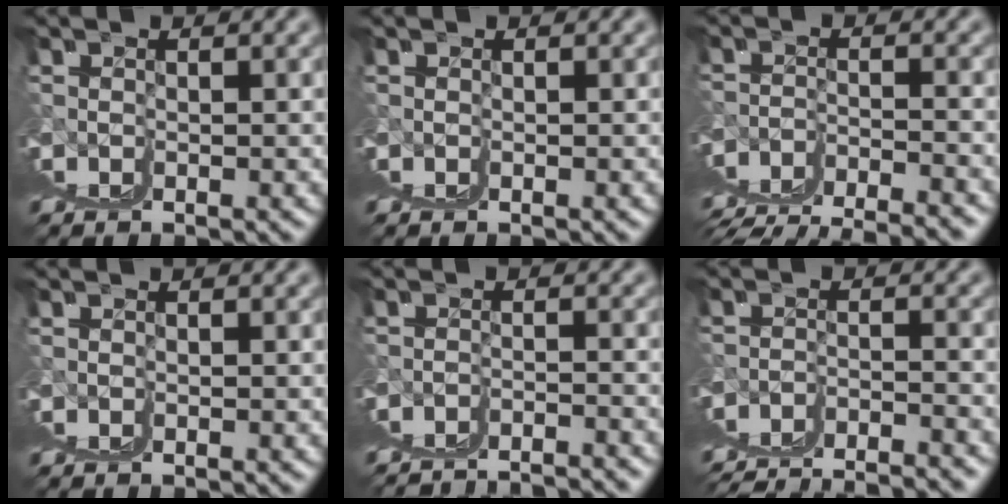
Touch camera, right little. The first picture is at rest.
{"total": 0.0}
{"total": 2.2, "force": [1.1, -0.4, 1.9], "torque": [-0.036, 0.001, 0.022]}
{"total": 0.0}
{"total": 3.3, "force": [0.6, 0.0, 3.2], "torque": [-0.035, 0.012, 0.010]}
{"total": 3.5, "force": [0.3, -0.1, 3.5], "torque": [-0.049, 0.001, 0.011]}